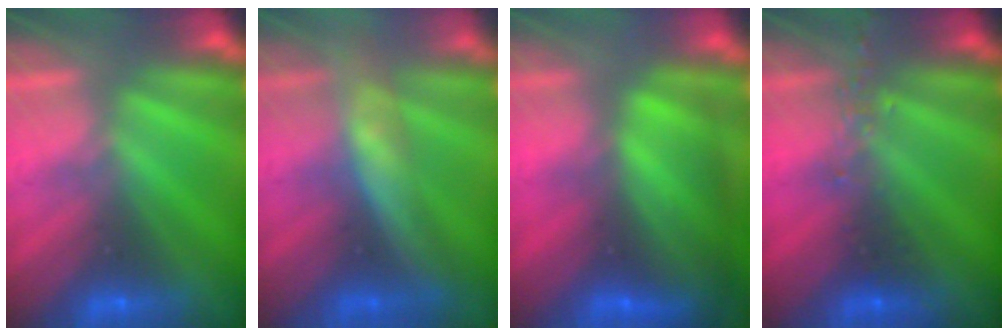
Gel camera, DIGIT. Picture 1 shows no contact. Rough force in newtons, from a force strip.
{"total": 3.4}
{"total": 9.6}
{"total": 2.4}